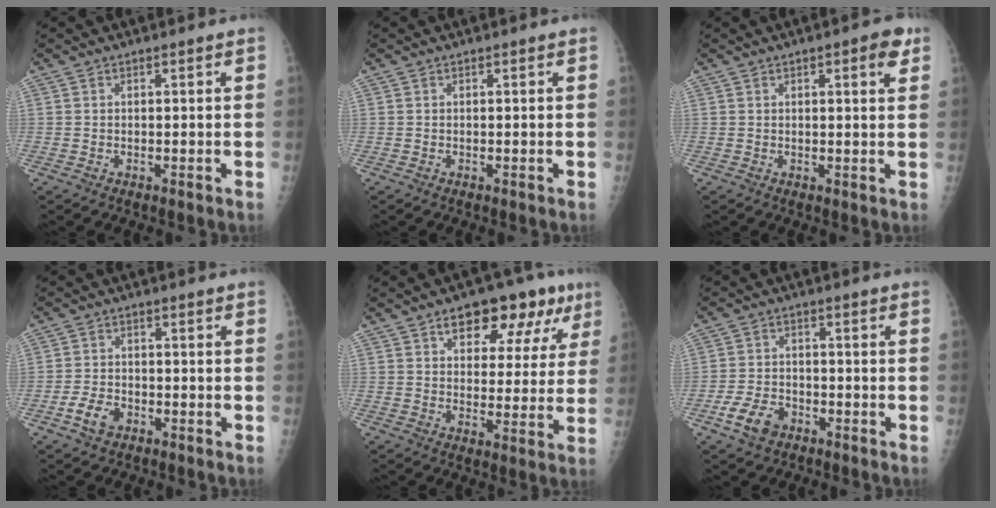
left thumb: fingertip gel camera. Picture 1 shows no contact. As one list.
[{"total": 0.0}, {"total": 4.2, "force": [2.0, 1.3, 3.4], "torque": [-0.036, -0.004, 0.022]}, {"total": 4.4, "force": [-2.3, 2.8, 2.4], "torque": [-0.042, 0.016, -0.042]}, {"total": 14.8, "force": [7.9, 7.7, 9.8], "torque": [-0.076, -0.010, 0.105]}, {"total": 6.3, "force": [-3.5, 4.1, 3.2], "torque": [-0.057, 0.020, -0.062]}]